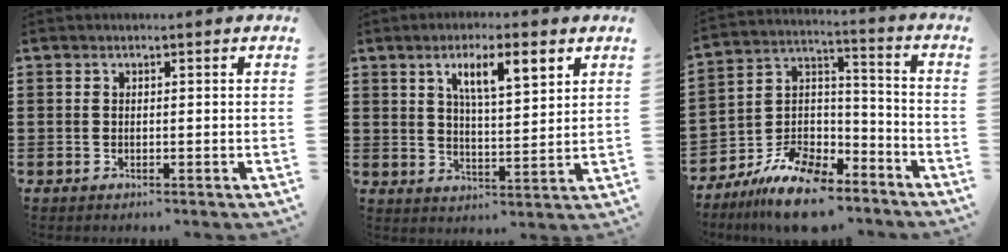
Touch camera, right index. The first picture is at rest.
{"total": 7.2, "force": [3.4, 1.8, 6.1], "torque": [-0.109, 0.002, 0.052]}
{"total": 12.0, "force": [-9.9, 4.5, 5.0], "torque": [-0.103, 0.041, -0.191]}